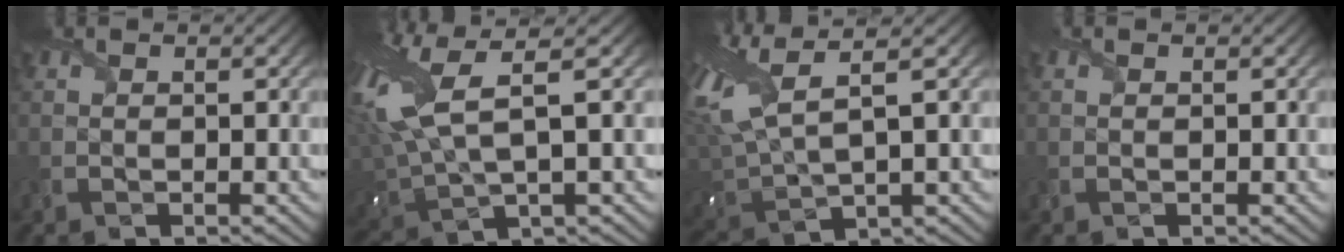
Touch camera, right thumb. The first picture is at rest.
{"total": 13.4, "force": [4.3, 4.8, 11.8], "torque": [-0.301, 0.012, 0.086]}
{"total": 11.8, "force": [4.3, 4.3, 10.1], "torque": [-0.275, 0.019, 0.088]}
{"total": 0.0}